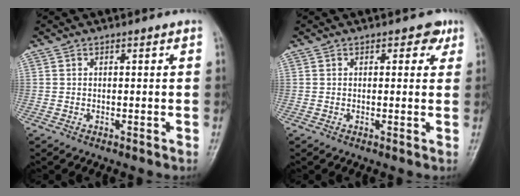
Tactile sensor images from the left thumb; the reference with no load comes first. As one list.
[{"total": 2.7, "force": [1.4, 1.7, 1.6], "torque": [0.002, -0.002, 0.012]}]